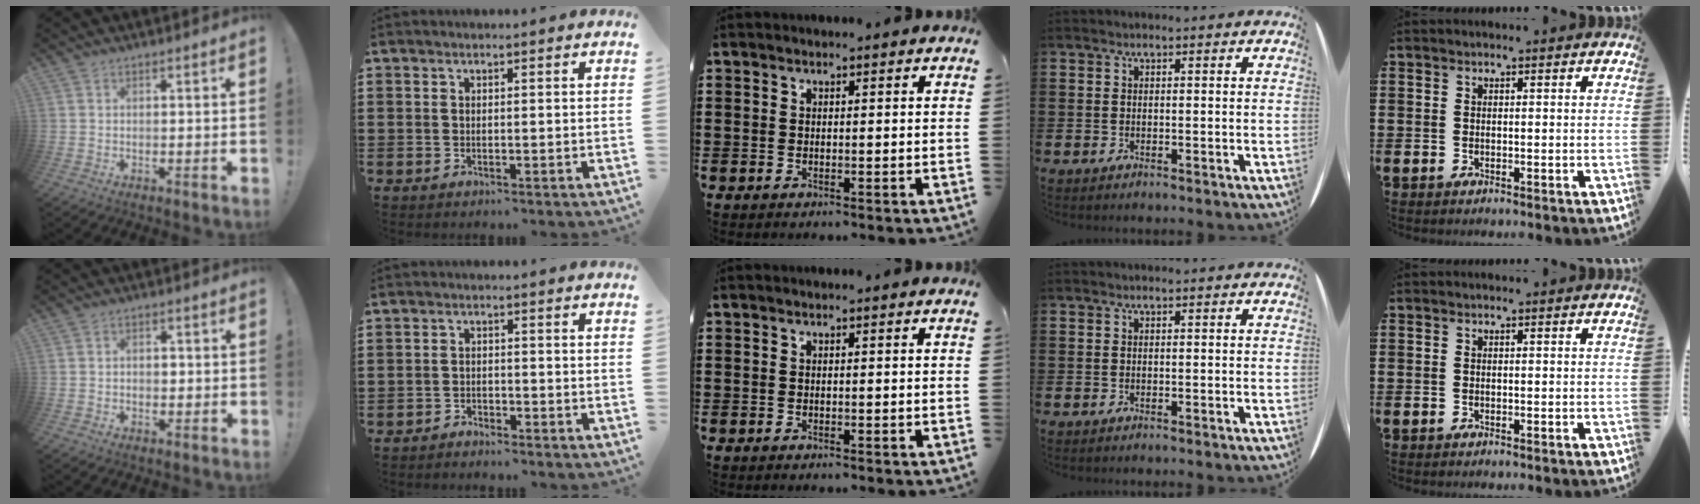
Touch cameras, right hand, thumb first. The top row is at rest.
{"thumb": {"total": 1.5, "force": [-0.5, 1.3, 0.6], "torque": [-0.016, 0.006, -0.009]}, "index": {"total": 1.6, "force": [-1.6, 0.2, 0.0], "torque": [-0.008, 0.001, -0.036]}}